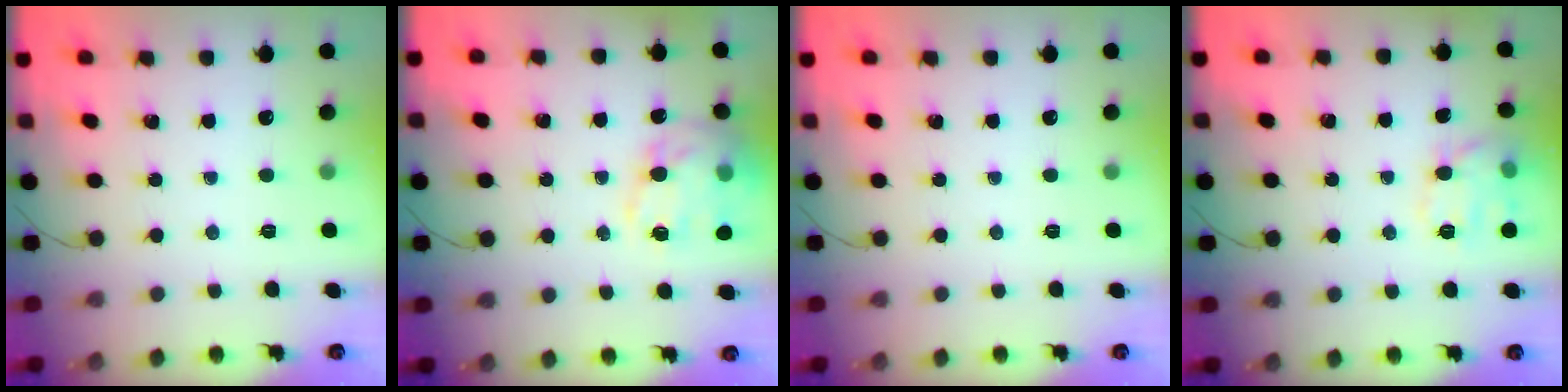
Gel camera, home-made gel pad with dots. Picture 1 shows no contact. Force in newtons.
{"total": 15.9, "press": 15.6, "slide": 3.2}
{"total": 0.0}
{"total": 11.3, "press": 11.3, "slide": 0.3}